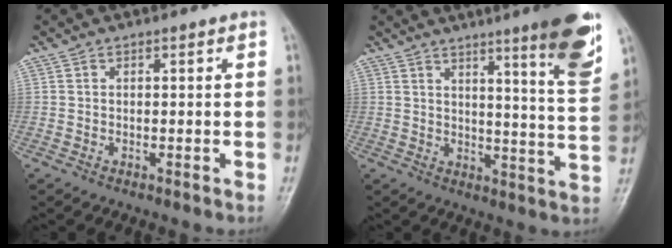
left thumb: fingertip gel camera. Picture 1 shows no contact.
{"total": 13.5, "force": [7.8, 1.1, 11.0], "torque": [-0.134, -0.047, 0.107]}